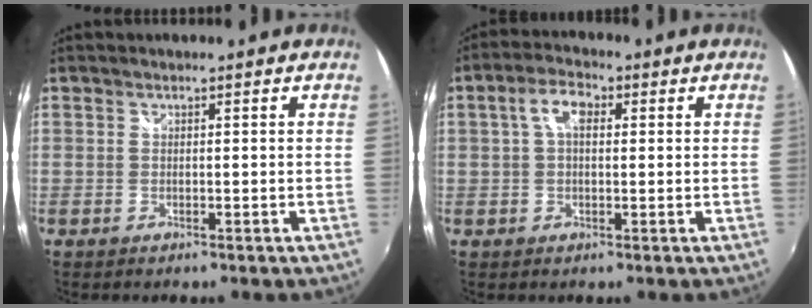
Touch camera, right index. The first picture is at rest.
{"total": 5.0, "force": [1.1, 2.7, 4.0], "torque": [-0.077, 0.017, 0.019]}